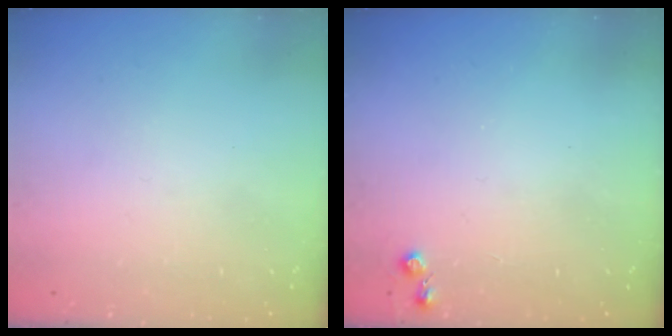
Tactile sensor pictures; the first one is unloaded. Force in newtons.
{"total": 4.0, "press": 4.0, "slide": 0.7}